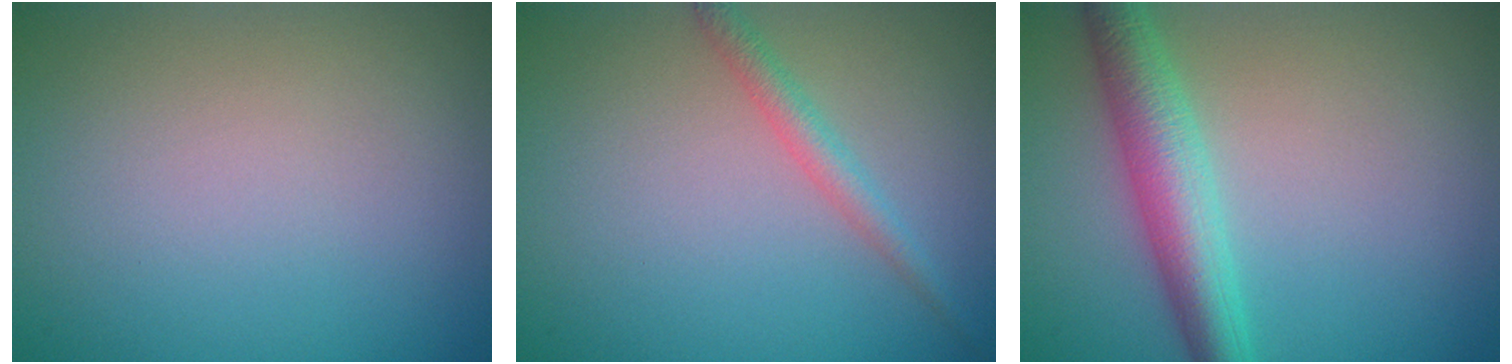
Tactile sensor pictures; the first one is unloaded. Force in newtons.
{"total": 1.9, "press": 1.9, "slide": 0.1}
{"total": 4.6, "press": 4.6, "slide": 0.1}